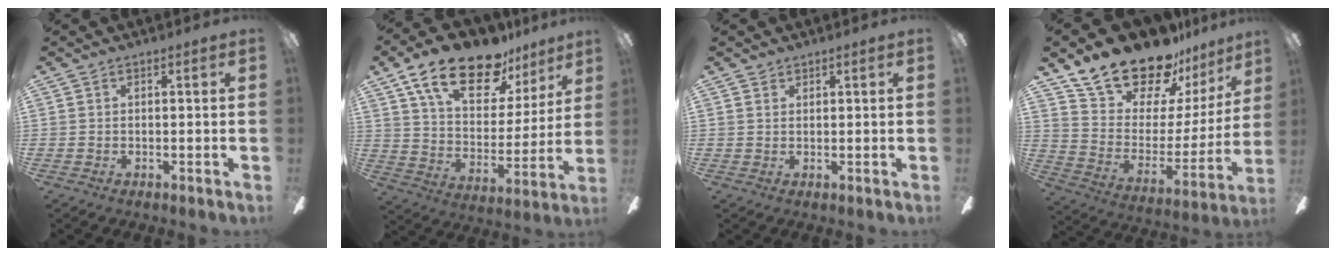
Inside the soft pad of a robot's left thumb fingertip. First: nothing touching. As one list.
[{"total": 20.5, "force": [14.2, 9.2, 11.5], "torque": [-0.193, -0.085, 0.247]}, {"total": 1.1, "force": [0.9, 0.5, 0.1], "torque": [-0.002, 0.000, 0.018]}, {"total": 22.0, "force": [18.9, 8.6, 7.3], "torque": [-0.140, -0.139, 0.344]}]